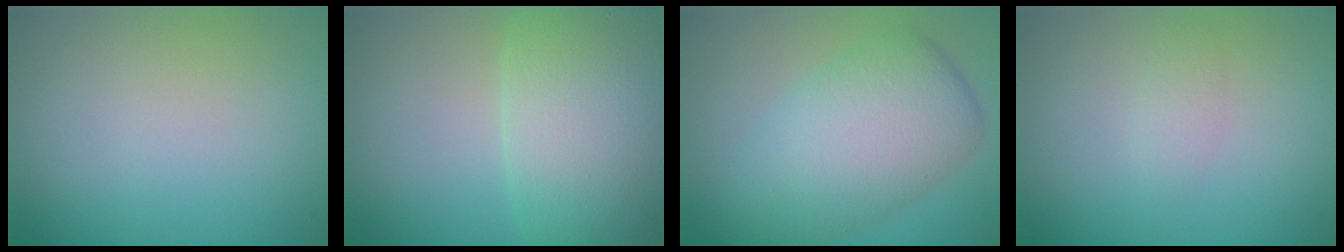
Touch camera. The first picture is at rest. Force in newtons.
{"total": 8.0, "press": 8.0, "slide": 0.7}
{"total": 7.6, "press": 7.6, "slide": 0.2}
{"total": 0.8, "press": 0.8, "slide": 0.0}